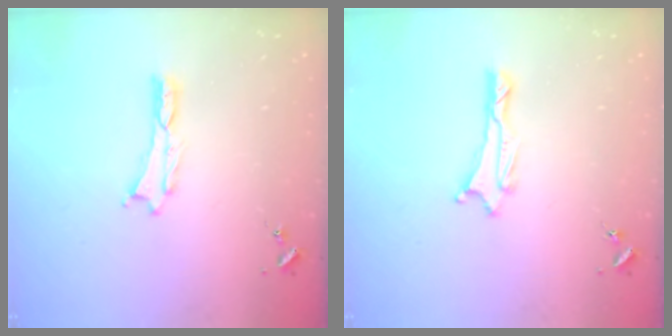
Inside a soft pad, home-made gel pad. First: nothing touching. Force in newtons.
{"total": 1.0, "press": 1.0, "slide": 0.2}